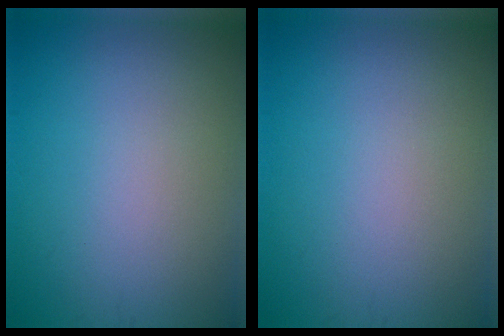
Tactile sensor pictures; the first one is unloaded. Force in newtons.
{"total": 0.0}